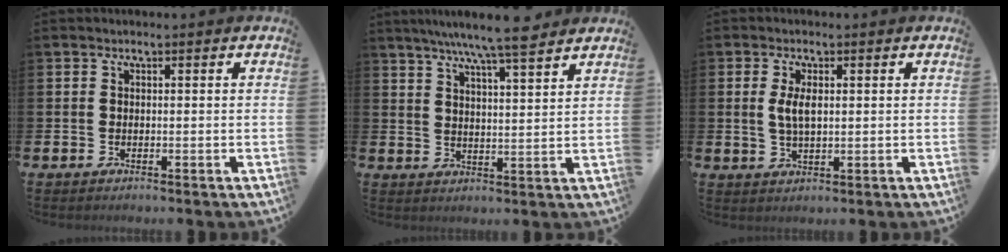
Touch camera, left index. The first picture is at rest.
{"total": 7.7, "force": [6.9, 0.1, 3.3], "torque": [-0.074, -0.029, 0.122]}
{"total": 3.3, "force": [0.9, 1.4, 2.9], "torque": [-0.052, 0.004, 0.012]}